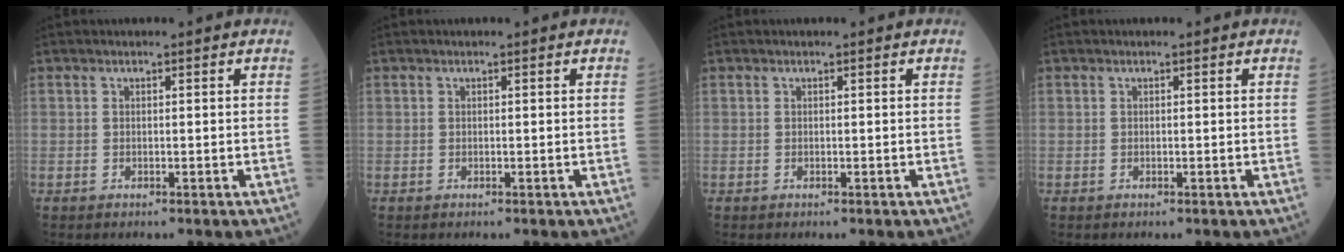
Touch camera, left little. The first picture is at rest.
{"total": 0.0}
{"total": 0.0}
{"total": 0.0}